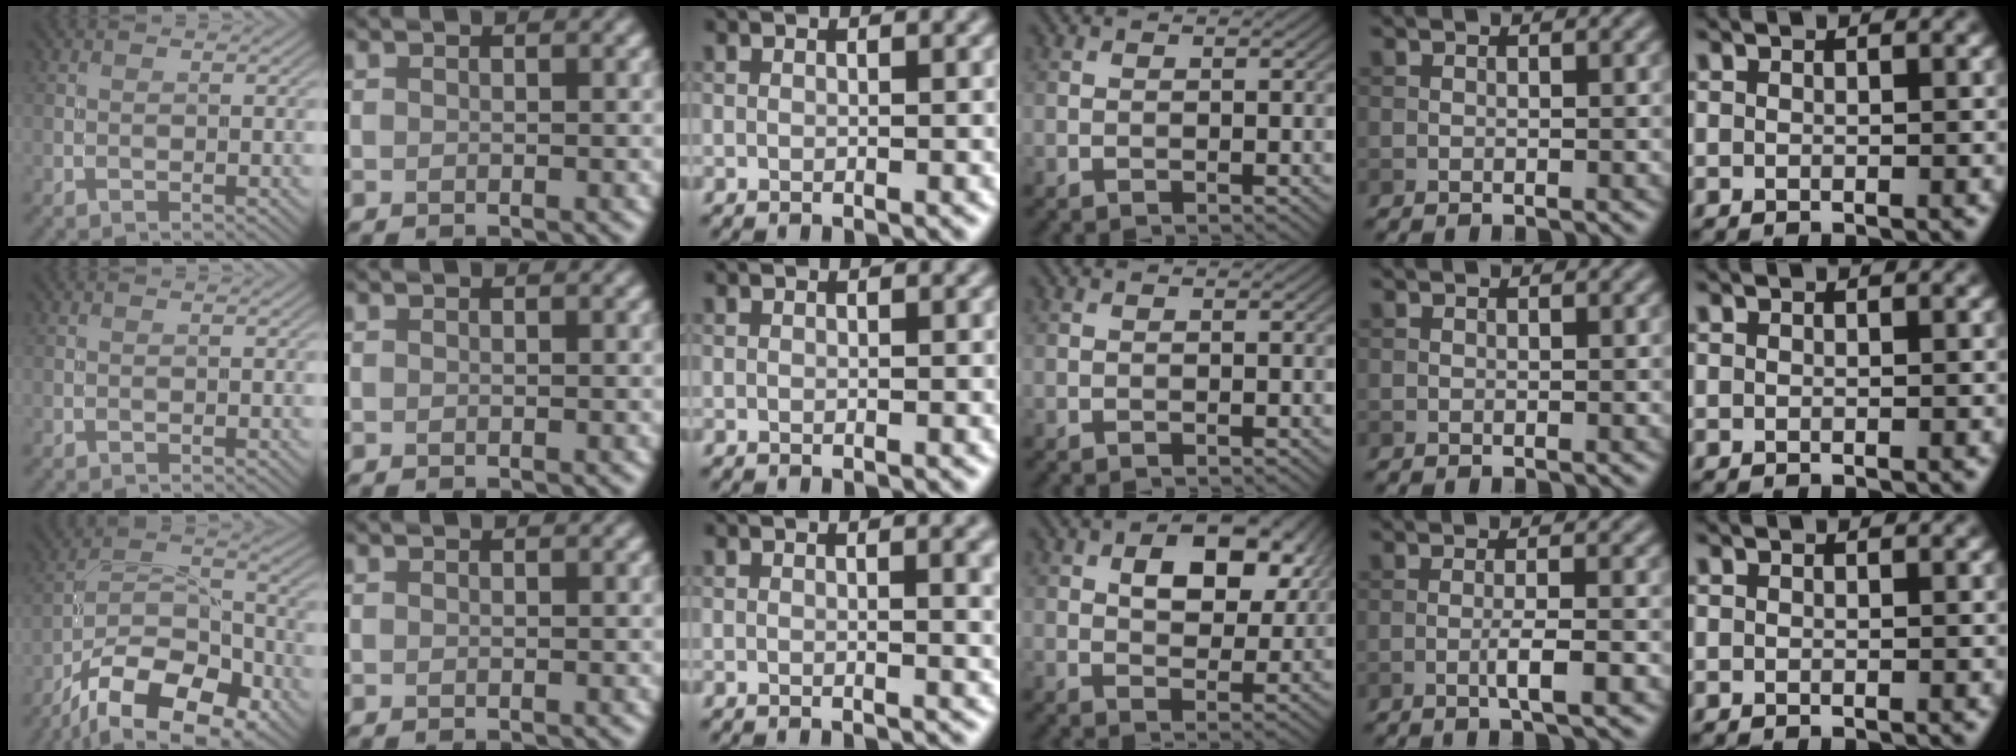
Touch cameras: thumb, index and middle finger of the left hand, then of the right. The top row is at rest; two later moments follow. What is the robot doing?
{"motion": "screw", "object": "medicine bottle"}